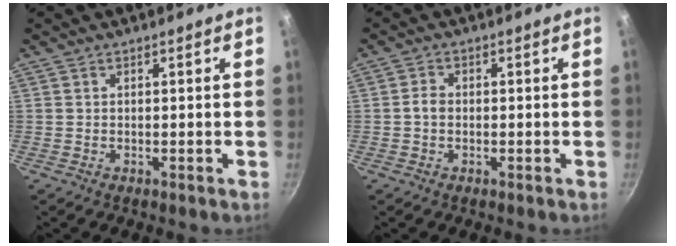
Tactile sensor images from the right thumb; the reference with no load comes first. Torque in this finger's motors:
{"motor_torque": [0.16, 0.13, 0.51, -0.07, 0.04]}